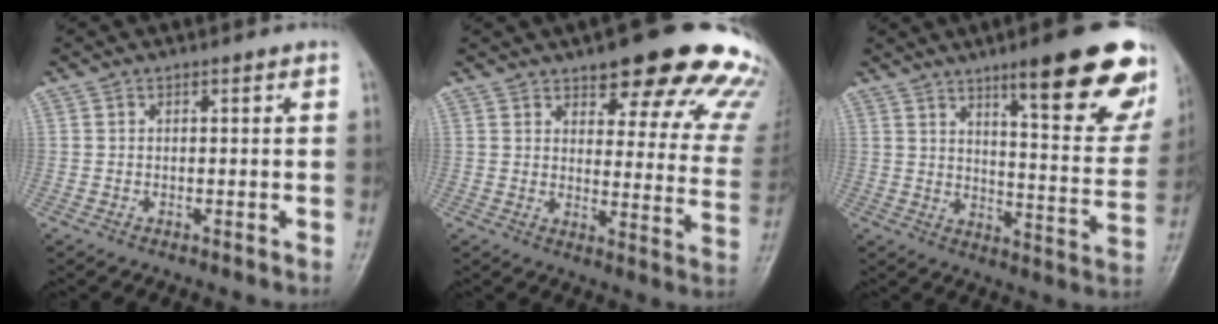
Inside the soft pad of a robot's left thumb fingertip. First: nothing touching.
{"total": 23.1, "force": [17.2, 7.7, 13.5], "torque": [-0.118, -0.076, 0.193]}
{"total": 22.4, "force": [13.4, 4.9, 17.2], "torque": [-0.192, -0.064, 0.185]}